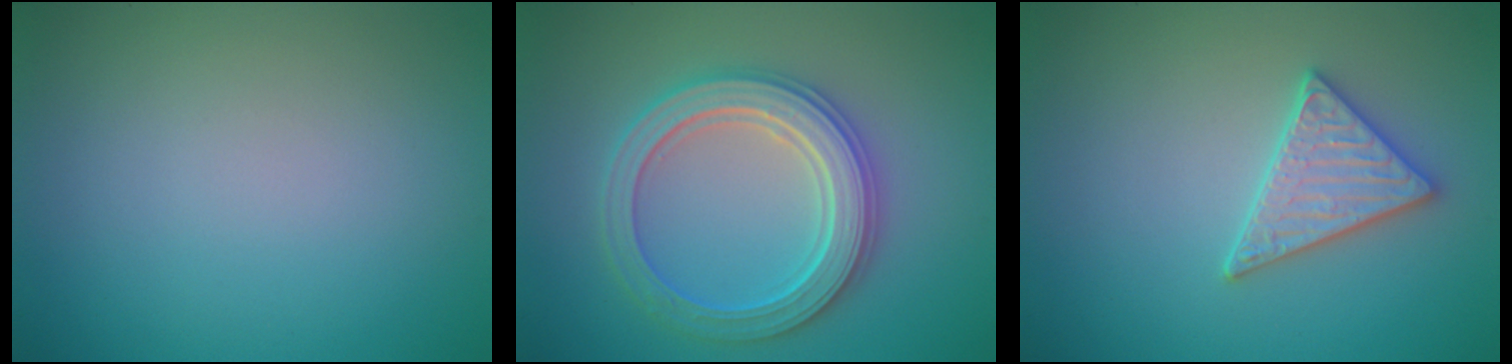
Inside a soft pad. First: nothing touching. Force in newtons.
{"total": 5.5, "press": 5.5, "slide": 0.9}
{"total": 3.0, "press": 2.9, "slide": 0.7}